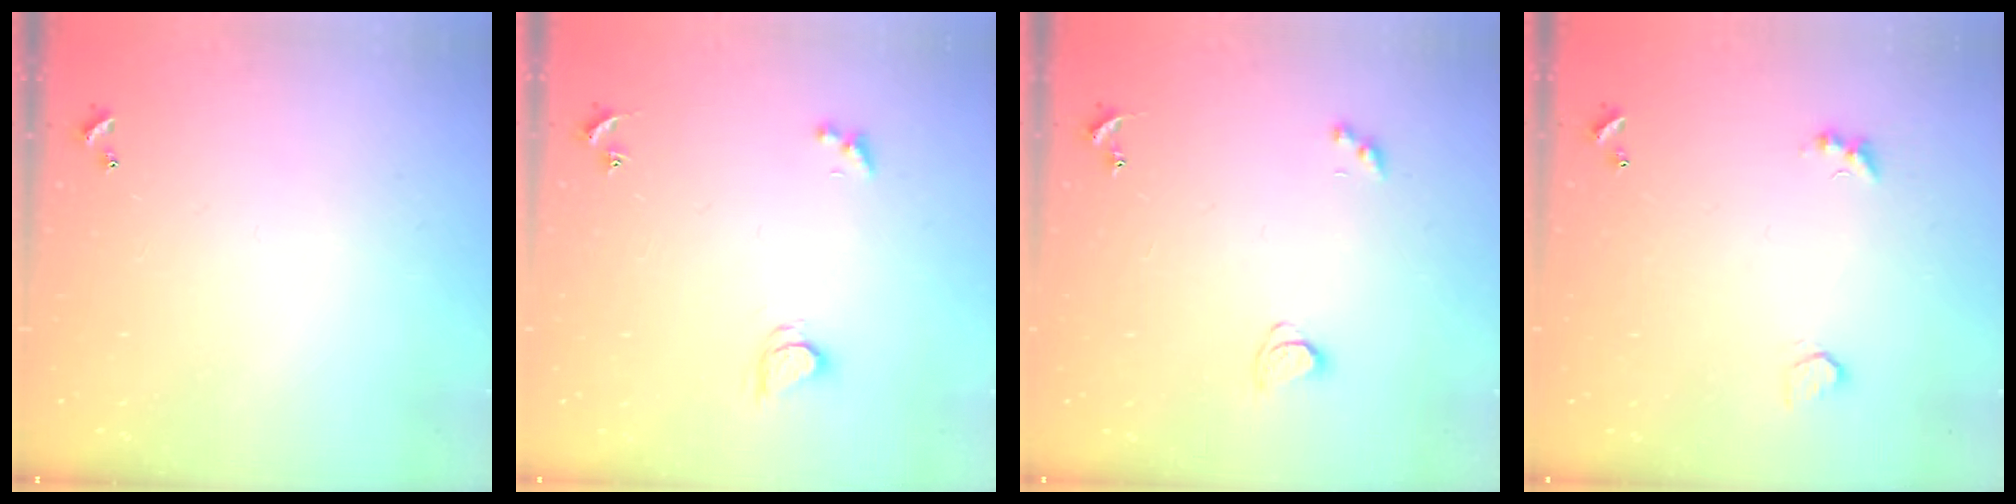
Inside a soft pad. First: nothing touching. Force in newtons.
{"total": 1.5, "press": 1.4, "slide": 0.4}
{"total": 1.8, "press": 1.8, "slide": 0.3}
{"total": 2.8, "press": 2.6, "slide": 1.0}